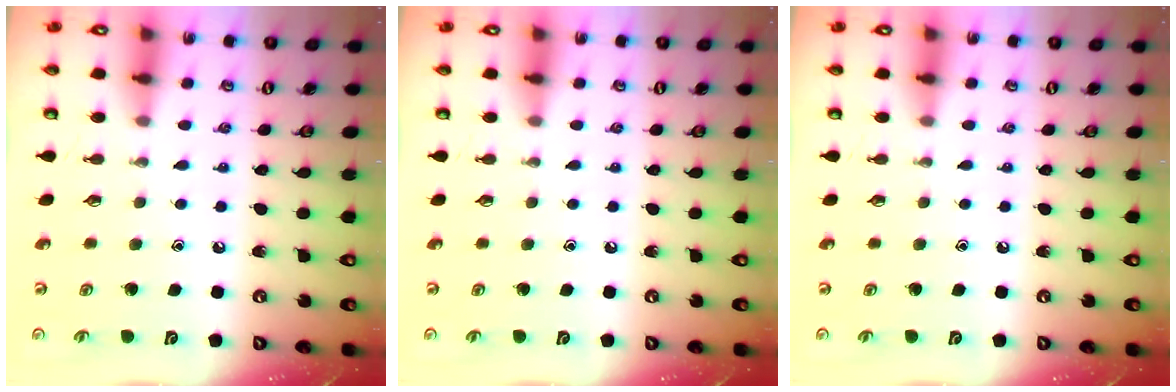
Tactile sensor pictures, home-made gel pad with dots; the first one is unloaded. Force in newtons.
{"total": 0.0}
{"total": 0.0}